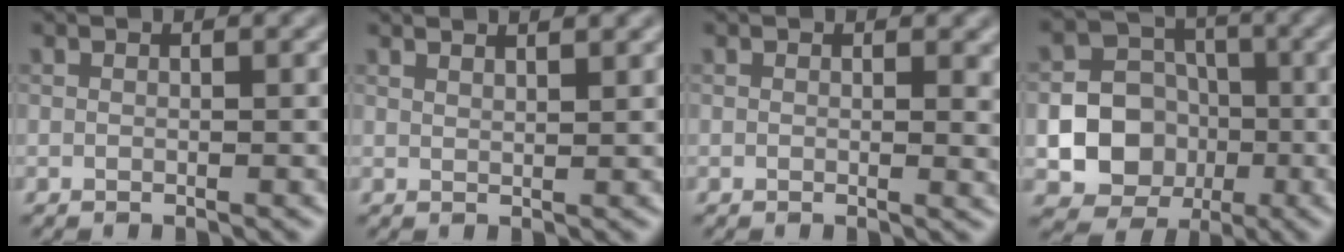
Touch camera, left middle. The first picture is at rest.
{"total": 2.6, "force": [2.1, 0.9, 1.4], "torque": [0.003, 0.008, 0.005]}
{"total": 1.9, "force": [0.2, 0.8, 1.8], "torque": [-0.019, -0.006, 0.005]}
{"total": 10.8, "force": [-2.5, 9.9, 3.4], "torque": [-0.049, -0.016, -0.057]}